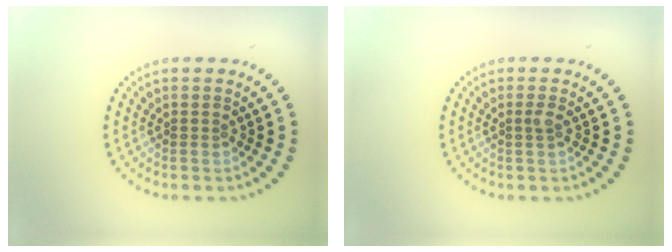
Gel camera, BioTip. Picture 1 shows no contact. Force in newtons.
{"total": 0.7, "press": 0.6, "slide": 0.5}